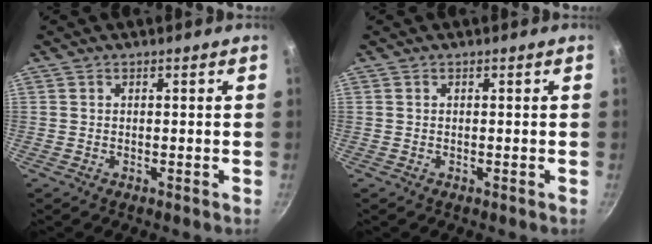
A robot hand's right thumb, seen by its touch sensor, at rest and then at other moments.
{"total": 0.0}